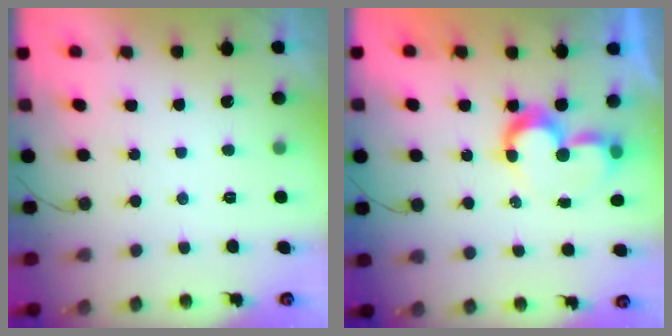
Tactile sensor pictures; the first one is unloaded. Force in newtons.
{"total": 8.7, "press": 8.7, "slide": 0.1}